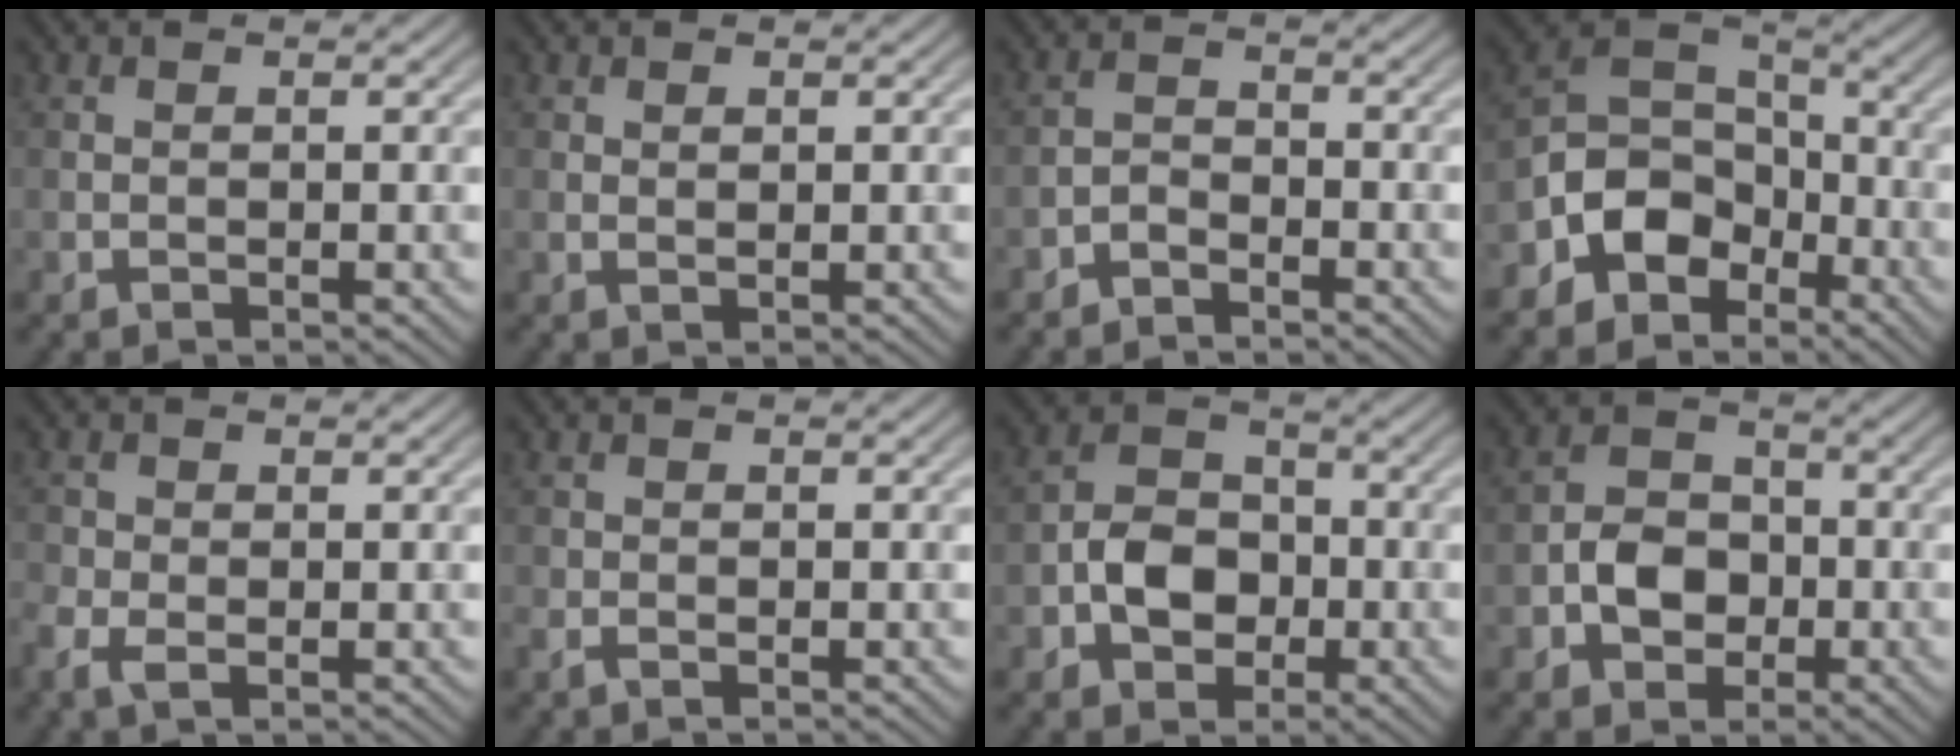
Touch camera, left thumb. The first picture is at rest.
{"total": 0.8, "force": [0.4, 0.4, 0.6], "torque": [-0.011, -0.002, 0.007]}
{"total": 2.2, "force": [-1.9, 0.8, 0.7], "torque": [-0.011, 0.004, -0.045]}
{"total": 8.7, "force": [-4.7, 6.1, 4.1], "torque": [-0.072, 0.002, -0.108]}
{"total": 2.9, "force": [-1.3, 1.8, 1.9], "torque": [-0.049, -0.006, -0.029]}
{"total": 1.4, "force": [-0.8, 0.7, 0.9], "torque": [-0.023, -0.003, -0.018]}
{"total": 5.8, "force": [-1.7, 4.4, 3.3], "torque": [-0.059, 0.002, -0.038]}
{"total": 5.1, "force": [-1.6, 4.0, 2.8], "torque": [-0.047, 0.002, -0.037]}